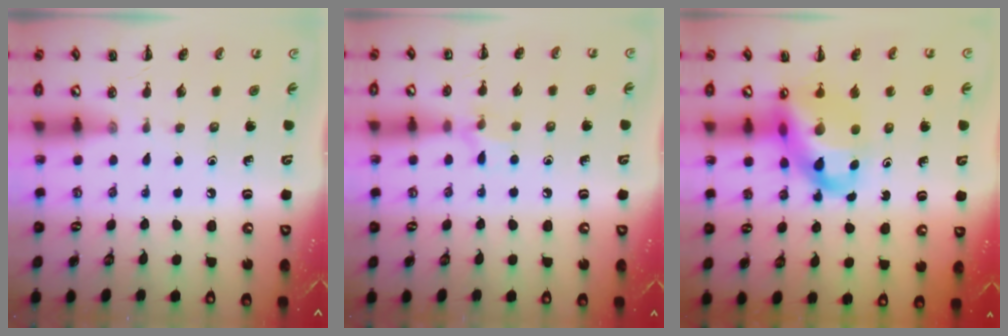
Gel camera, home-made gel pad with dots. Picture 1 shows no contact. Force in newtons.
{"total": 6.5, "press": 6.2, "slide": 2.0}
{"total": 13.4, "press": 13.0, "slide": 3.3}